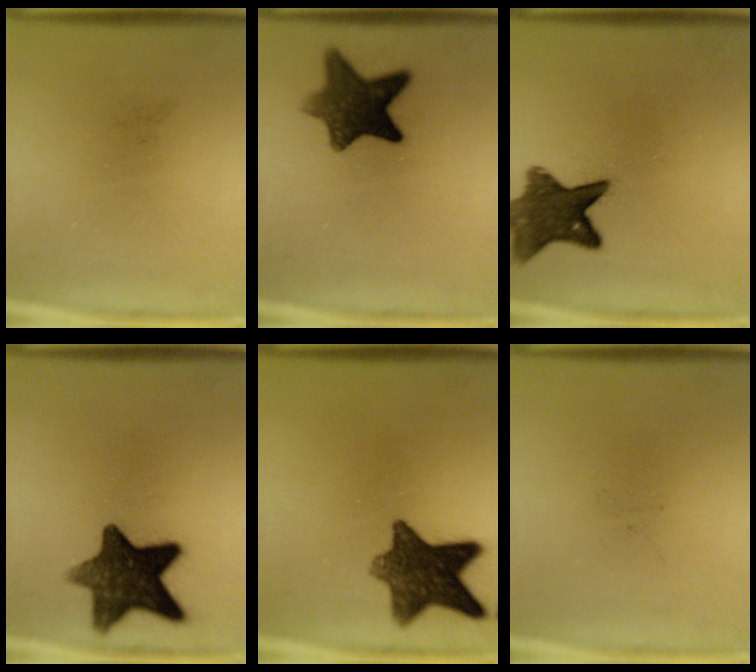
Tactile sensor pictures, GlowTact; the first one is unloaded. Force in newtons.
{"total": 10.3}
{"total": 10.1}
{"total": 12.9}
{"total": 11.0}
{"total": 0.0}